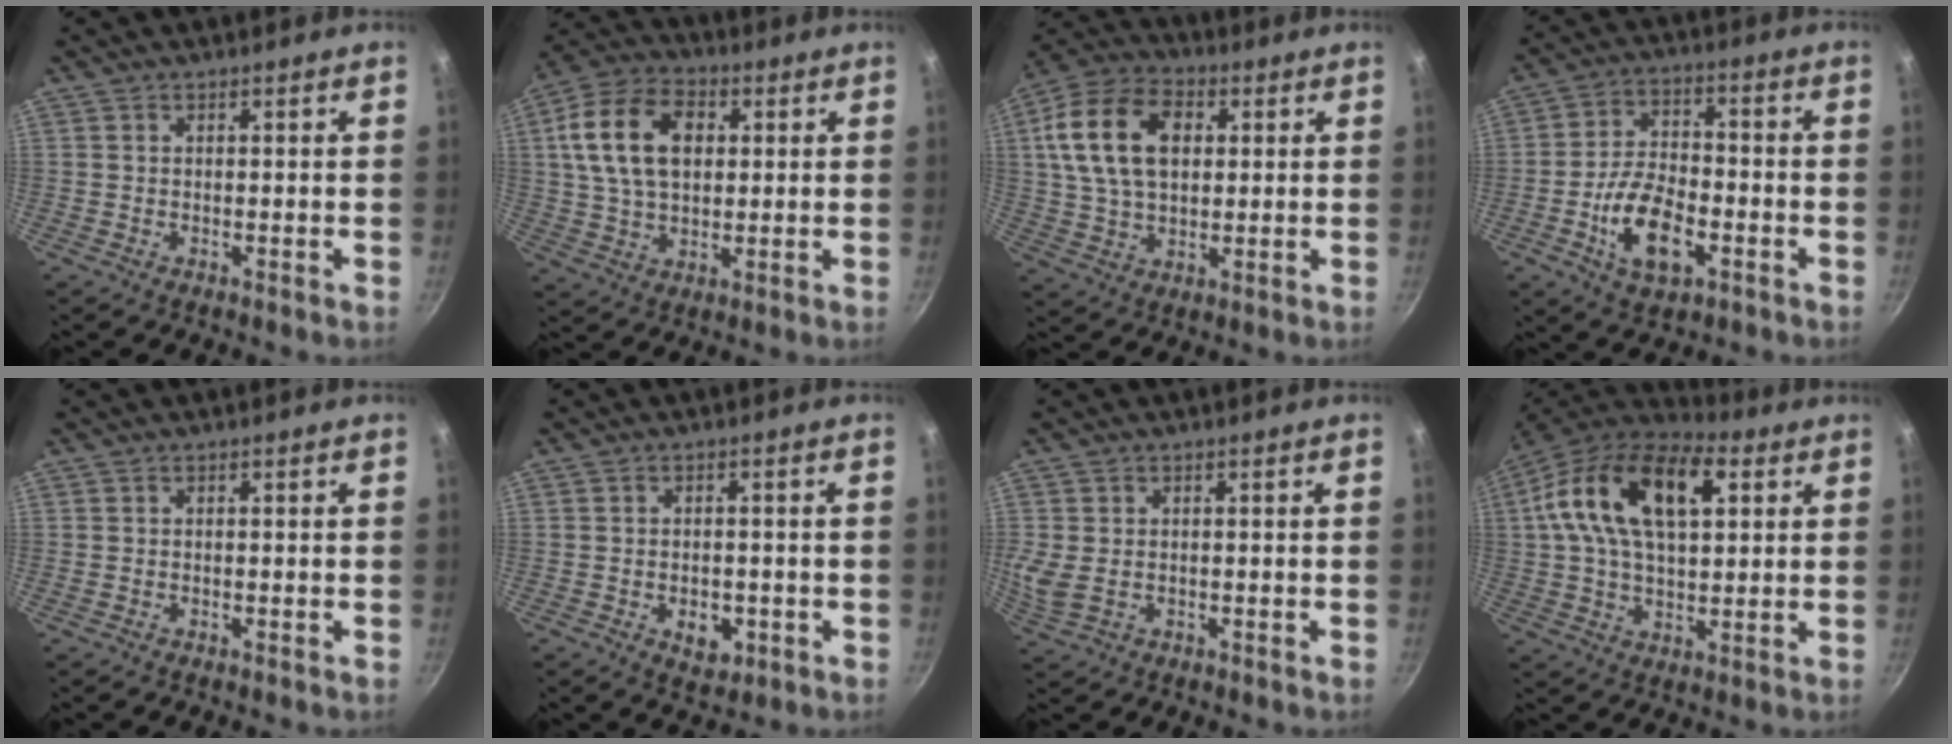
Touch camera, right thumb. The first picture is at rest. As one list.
[{"total": 15.5, "force": [3.3, 10.4, 11.0], "torque": [-0.186, 0.011, 0.049]}, {"total": 16.5, "force": [3.6, 11.0, 11.8], "torque": [-0.202, 0.011, 0.055]}, {"total": 12.7, "force": [-4.4, 6.9, 9.7], "torque": [-0.164, 0.026, -0.077]}, {"total": 0.0}, {"total": 5.2, "force": [-1.7, 3.5, 3.5], "torque": [-0.036, 0.006, -0.017]}, {"total": 4.7, "force": [-0.3, 3.4, 3.2], "torque": [-0.069, -0.006, -0.002]}, {"total": 21.2, "force": [5.9, 11.7, 16.7], "torque": [-0.292, 0.015, 0.086]}]